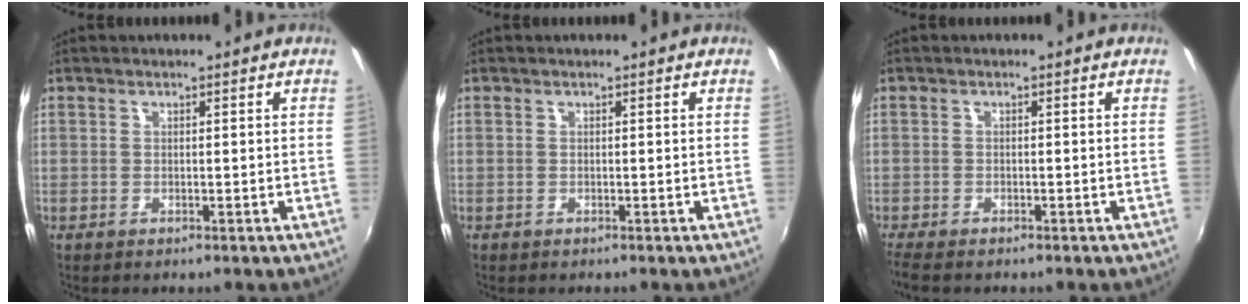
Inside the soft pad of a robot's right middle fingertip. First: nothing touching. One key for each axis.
{"total": 0.0}
{"total": 3.1, "fx": -2.6, "fy": 0.6, "fz": 1.6, "tx": -0.039, "ty": -0.016, "tz": -0.046}